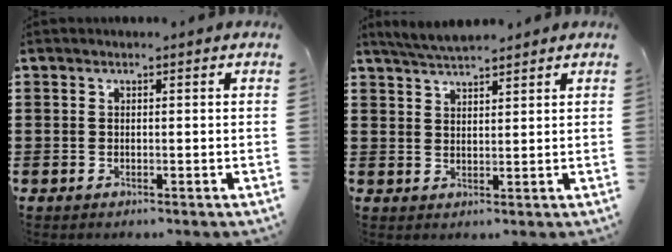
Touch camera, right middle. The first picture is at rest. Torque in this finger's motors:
{"motor_torque": [0.08, 0.01, 0.20, 0.06]}